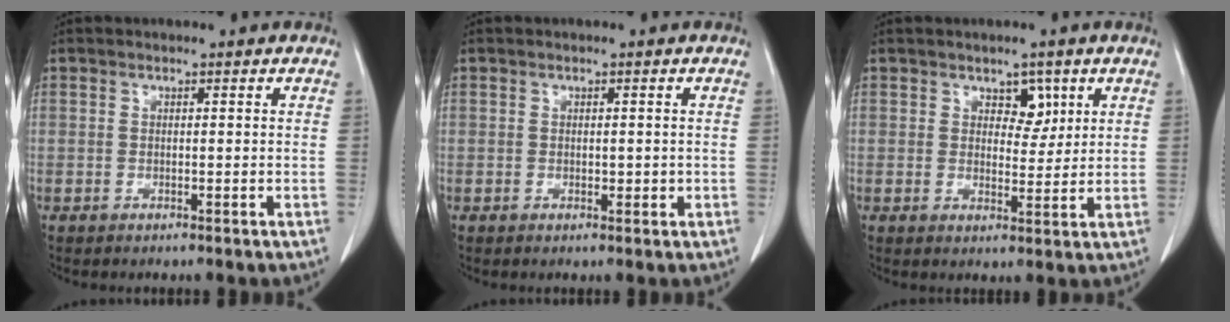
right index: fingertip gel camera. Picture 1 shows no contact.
{"total": 1.1, "force": [-0.1, 0.6, 0.9], "torque": [-0.014, -0.001, 0.000]}
{"total": 3.6, "force": [1.8, 2.2, 2.2], "torque": [-0.024, 0.001, 0.028]}